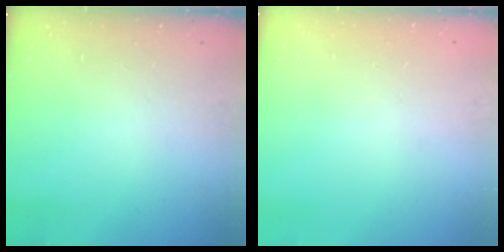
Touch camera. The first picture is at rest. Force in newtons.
{"total": 0.0}